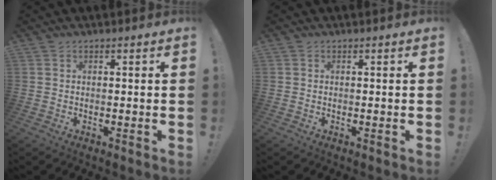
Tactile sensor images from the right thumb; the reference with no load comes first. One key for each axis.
{"total": 0.0}